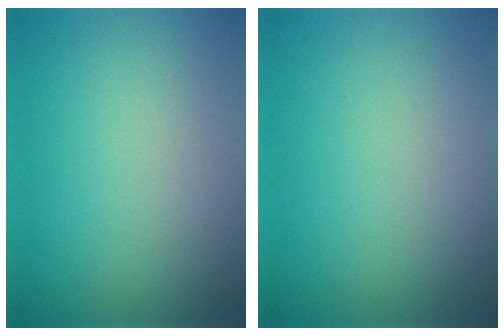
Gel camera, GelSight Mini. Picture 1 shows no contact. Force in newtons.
{"total": 0.0}